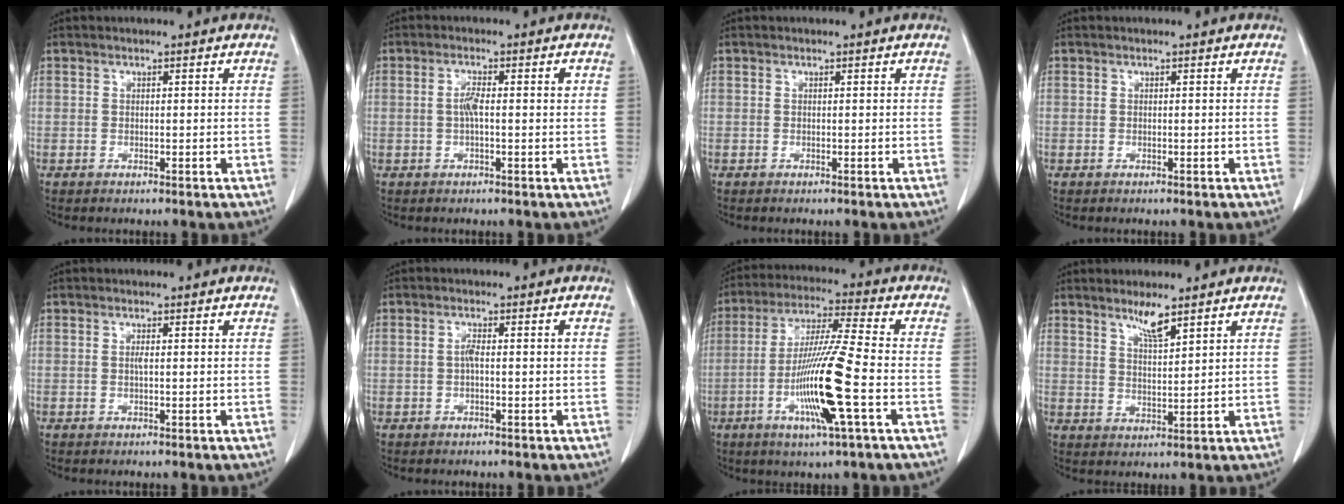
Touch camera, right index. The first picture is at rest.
{"total": 3.2, "force": [0.1, 0.6, 3.1], "torque": [-0.061, 0.012, 0.003]}
{"total": 0.0}
{"total": 0.0}
{"total": 0.6, "force": [0.0, 0.0, 0.6], "torque": [-0.012, 0.000, -0.002]}
{"total": 1.7, "force": [-0.3, 0.2, 1.6], "torque": [-0.031, 0.003, -0.004]}
{"total": 13.8, "force": [-4.2, -0.5, 13.1], "torque": [-0.261, -0.013, -0.082]}
{"total": 4.0, "force": [3.1, 0.3, 2.5], "torque": [-0.048, -0.006, 0.059]}